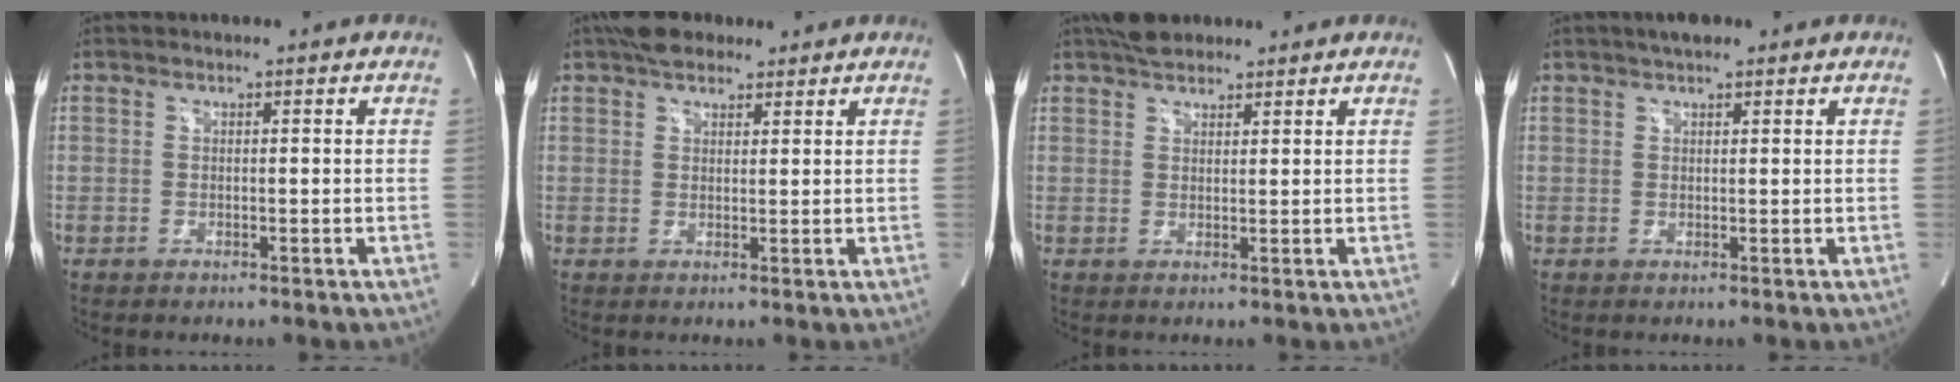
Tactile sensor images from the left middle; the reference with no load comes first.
{"total": 6.0, "force": [4.7, 2.8, 2.6], "torque": [-0.045, 0.029, 0.082]}
{"total": 4.8, "force": [4.1, 1.9, 1.8], "torque": [-0.032, 0.025, 0.072]}
{"total": 2.9, "force": [2.2, 0.9, 1.6], "torque": [-0.030, 0.015, 0.035]}